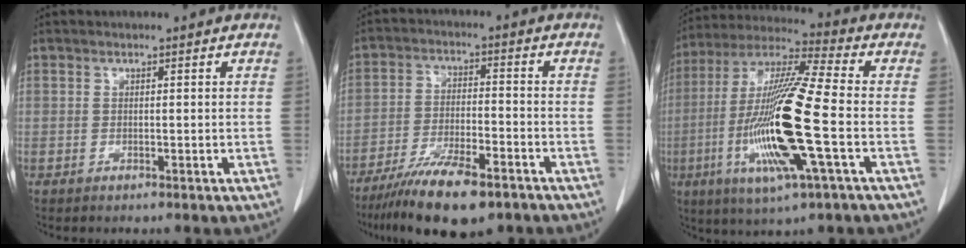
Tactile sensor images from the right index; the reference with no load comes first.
{"total": 12.9, "force": [-9.4, 2.9, 8.3], "torque": [-0.143, -0.024, -0.159]}
{"total": 19.0, "force": [-4.1, 0.8, 18.5], "torque": [-0.382, -0.014, -0.081]}